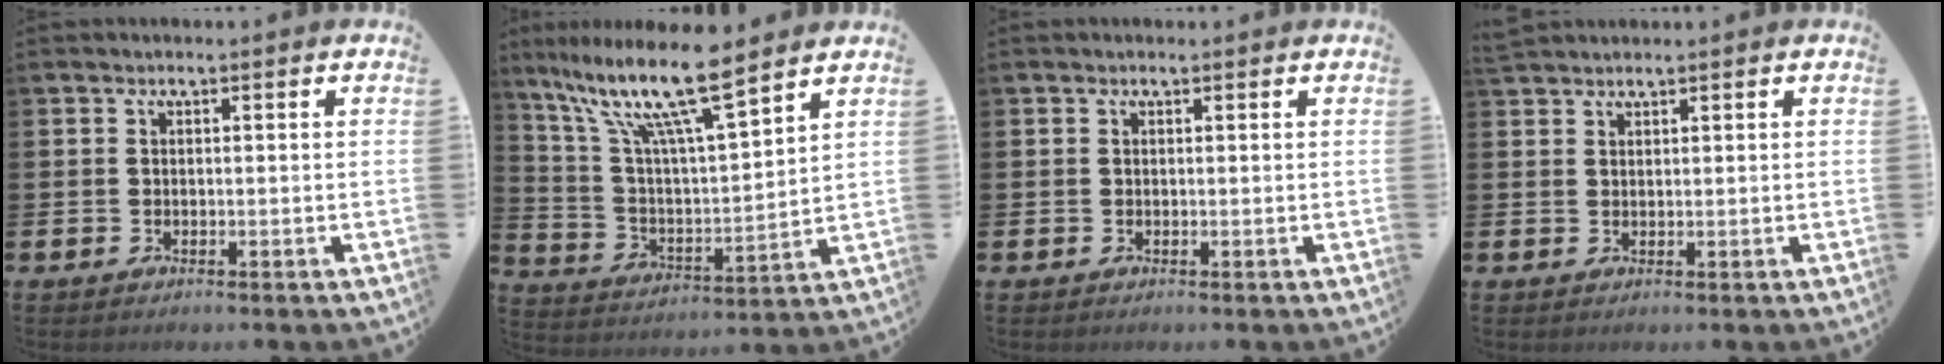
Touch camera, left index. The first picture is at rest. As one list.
[{"total": 13.0, "force": [10.1, 2.0, 7.9], "torque": [-0.172, -0.054, 0.172]}, {"total": 0.0}, {"total": 1.4, "force": [1.4, 0.3, 0.0], "torque": [0.004, -0.002, 0.024]}]